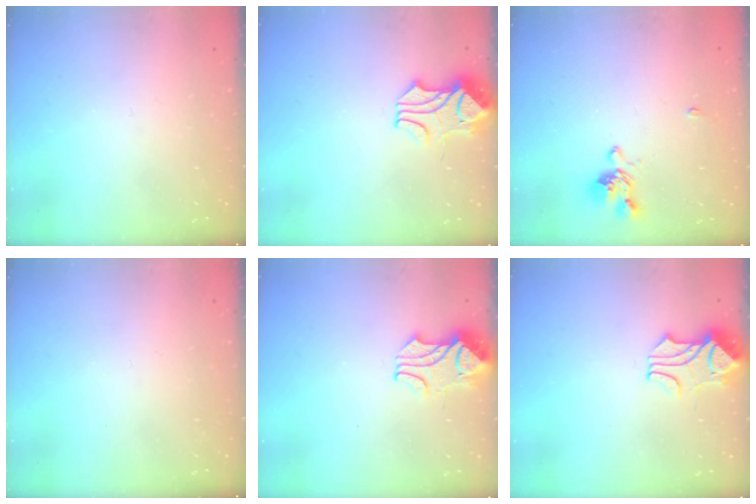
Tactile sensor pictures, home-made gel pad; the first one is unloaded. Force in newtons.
{"total": 2.2, "press": 2.0, "slide": 0.7}
{"total": 1.2, "press": 0.8, "slide": 1.0}
{"total": 0.0}
{"total": 2.2, "press": 2.0, "slide": 0.8}
{"total": 1.9, "press": 1.5, "slide": 1.1}